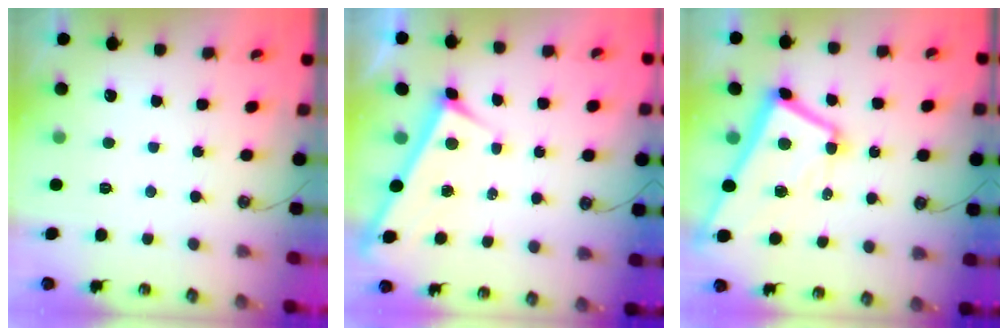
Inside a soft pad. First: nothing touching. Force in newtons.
{"total": 3.3, "press": 3.3, "slide": 0.2}
{"total": 10.0, "press": 9.8, "slide": 1.5}